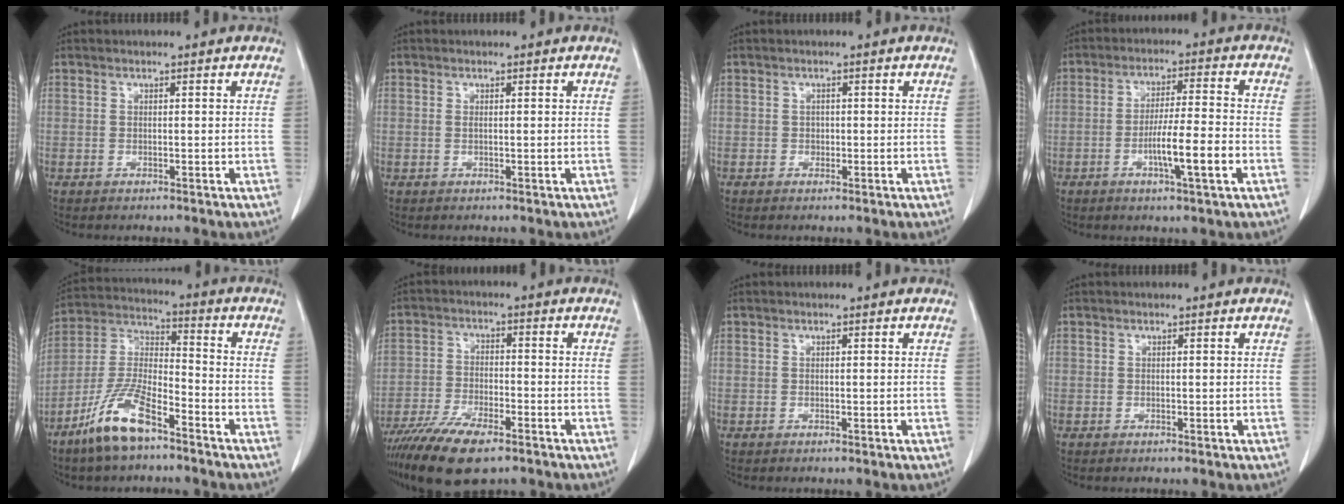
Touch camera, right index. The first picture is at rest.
{"total": 0.9, "force": [0.0, 0.2, 0.8], "torque": [-0.017, 0.000, 0.002]}
{"total": 0.9, "force": [-0.1, 0.9, 0.3], "torque": [0.000, 0.003, -0.002]}
{"total": 7.1, "force": [-2.4, 0.2, 6.6], "torque": [-0.109, -0.002, -0.042]}
{"total": 11.8, "force": [-7.8, 3.1, 8.3], "torque": [-0.177, -0.008, -0.155]}
{"total": 11.4, "force": [-8.1, 3.3, 7.3], "torque": [-0.131, -0.019, -0.144]}
{"total": 0.0}
{"total": 0.0}